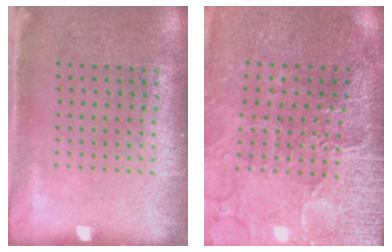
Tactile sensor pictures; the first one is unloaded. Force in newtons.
{"total": 3.4, "press": 3.4, "slide": 0.4}